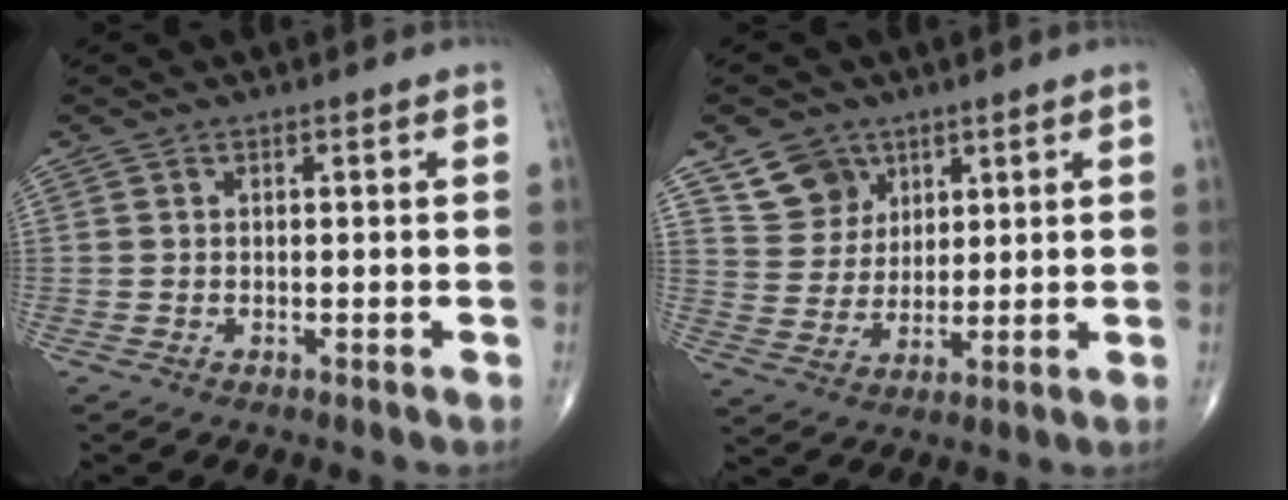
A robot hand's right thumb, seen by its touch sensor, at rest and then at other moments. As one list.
[{"total": 8.0, "force": [4.8, 6.1, 1.7], "torque": [0.000, -0.032, 0.096]}]